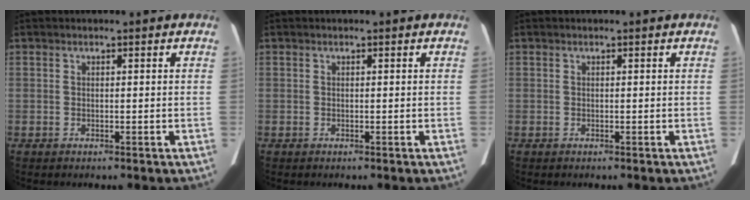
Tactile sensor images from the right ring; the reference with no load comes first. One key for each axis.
{"total": 0.0}
{"total": 0.0}